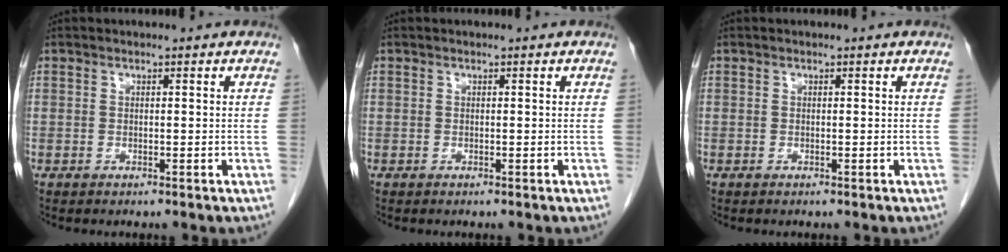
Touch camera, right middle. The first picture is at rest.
{"total": 0.0}
{"total": 0.0}